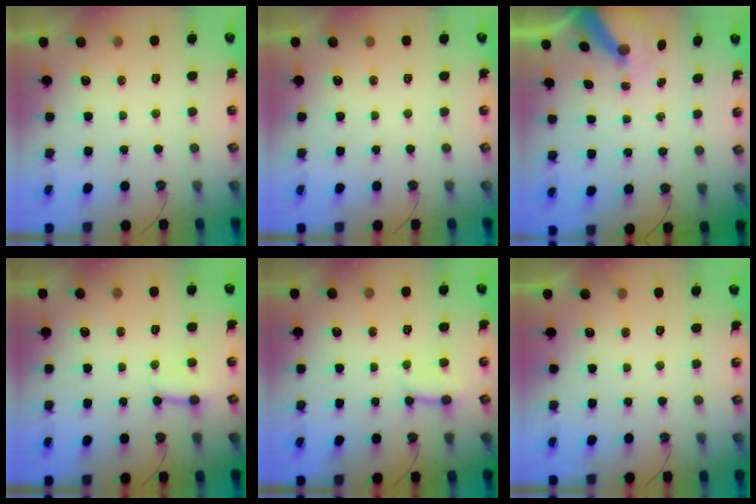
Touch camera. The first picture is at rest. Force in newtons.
{"total": 0.0}
{"total": 7.5, "press": 7.5, "slide": 0.7}
{"total": 5.6, "press": 5.5, "slide": 0.7}
{"total": 5.6, "press": 5.5, "slide": 0.7}
{"total": 2.9, "press": 2.9, "slide": 0.2}